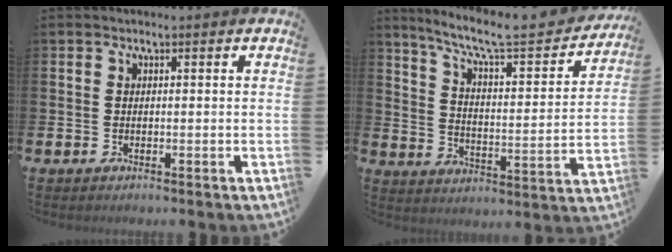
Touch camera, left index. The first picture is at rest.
{"total": 8.6, "force": [7.3, 1.4, 4.3], "torque": [-0.102, -0.051, 0.115]}